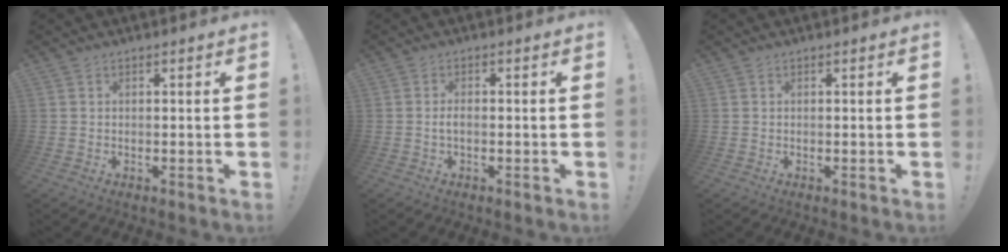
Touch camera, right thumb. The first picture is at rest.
{"total": 2.1, "force": [-0.7, 0.9, 1.8], "torque": [-0.039, 0.003, -0.016]}
{"total": 0.0}